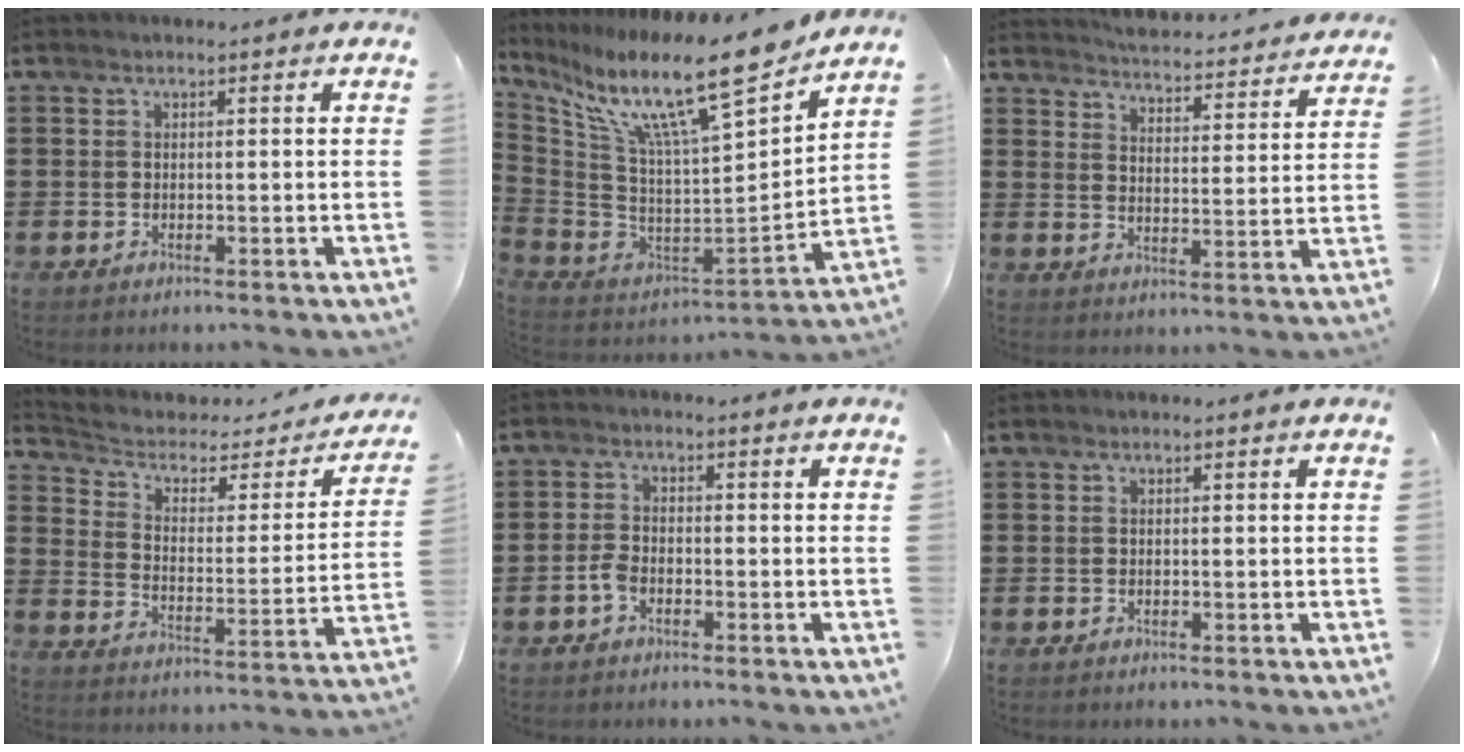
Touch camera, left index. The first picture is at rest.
{"total": 15.3, "force": [11.6, 1.2, 9.9], "torque": [-0.200, -0.084, 0.184]}
{"total": 3.7, "force": [3.6, -0.5, 0.3], "torque": [-0.028, -0.038, 0.055]}
{"total": 3.4, "force": [2.0, 2.2, 1.6], "torque": [-0.050, -0.012, 0.026]}
{"total": 2.3, "force": [-1.1, 1.2, 1.6], "torque": [-0.048, -0.002, -0.026]}
{"total": 0.0}